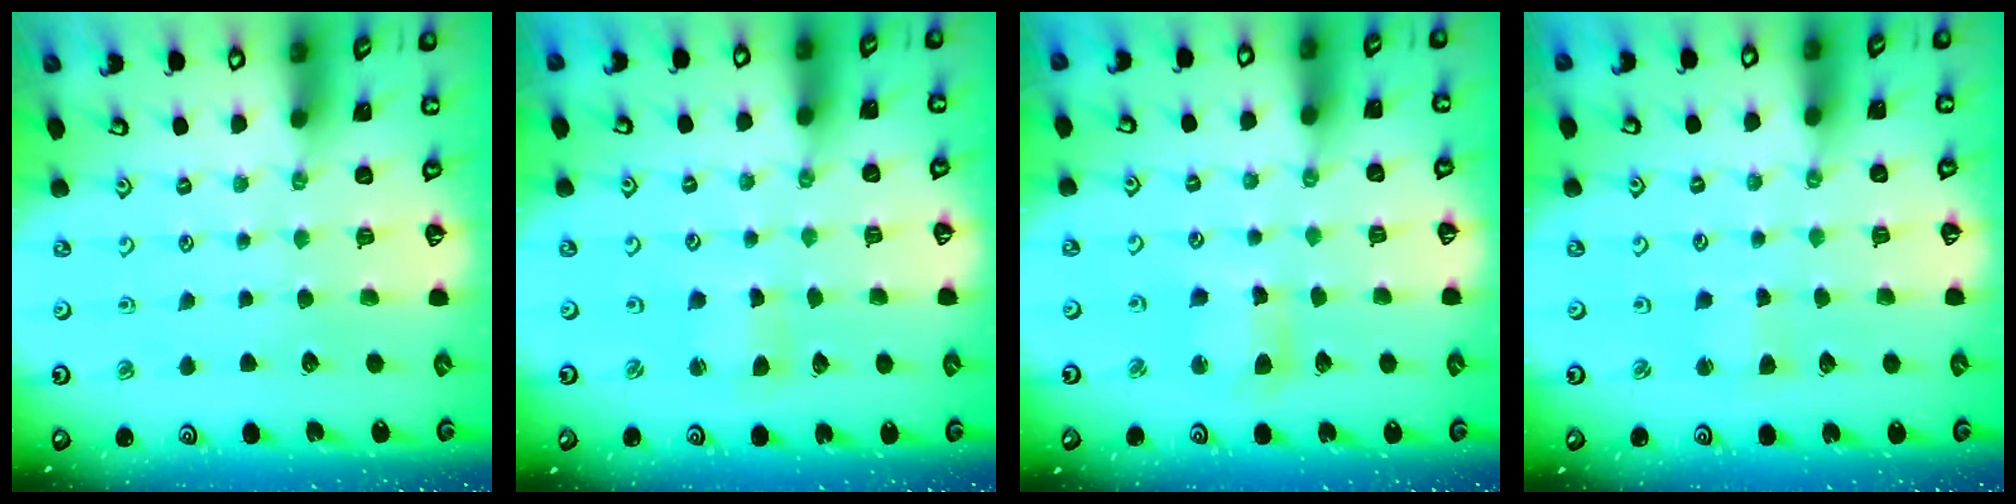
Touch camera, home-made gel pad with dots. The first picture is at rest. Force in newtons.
{"total": 2.0, "press": 2.0, "slide": 0.3}
{"total": 7.9, "press": 7.8, "slide": 1.0}
{"total": 2.2, "press": 2.2, "slide": 0.3}